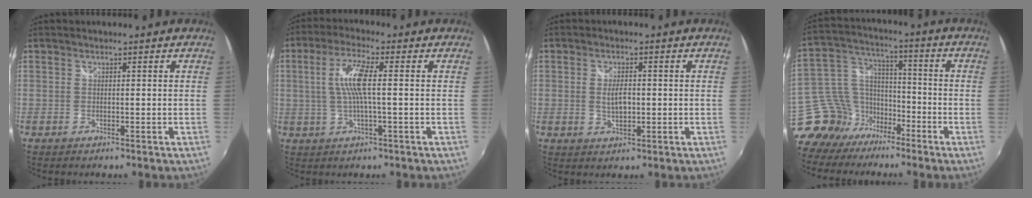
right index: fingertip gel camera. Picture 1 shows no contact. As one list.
[{"total": 7.5, "force": [0.4, 0.8, 7.4], "torque": [-0.146, 0.003, 0.011]}, {"total": 3.8, "force": [-0.1, 1.8, 3.3], "torque": [-0.057, -0.002, 0.000]}, {"total": 13.4, "force": [-9.8, 8.1, 3.9], "torque": [-0.111, 0.032, -0.178]}]